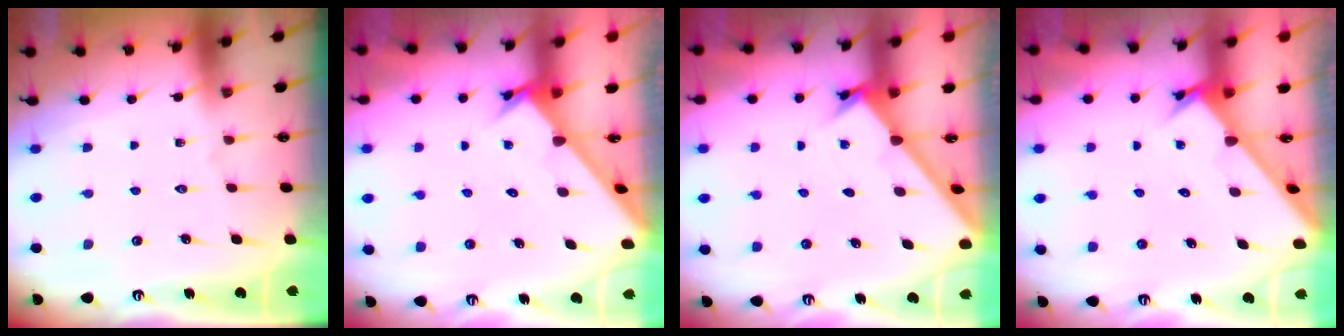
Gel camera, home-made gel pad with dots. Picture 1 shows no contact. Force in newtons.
{"total": 2.4, "press": 2.4, "slide": 0.1}
{"total": 1.6, "press": 1.6, "slide": 0.1}
{"total": 2.6, "press": 2.6, "slide": 0.3}